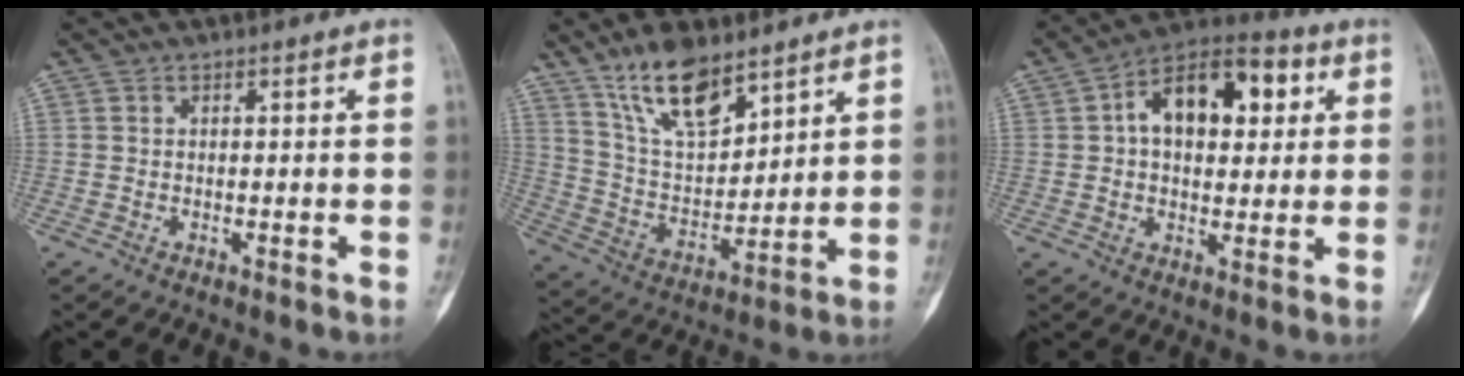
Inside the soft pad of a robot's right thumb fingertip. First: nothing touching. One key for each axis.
{"total": 13.6, "fx": 9.6, "fy": 5.5, "fz": 8.0, "tx": -0.121, "ty": -0.057, "tz": 0.192}
{"total": 15.7, "fx": 3.8, "fy": 9.4, "fz": 12.0, "tx": -0.149, "ty": 0.022, "tz": 0.052}